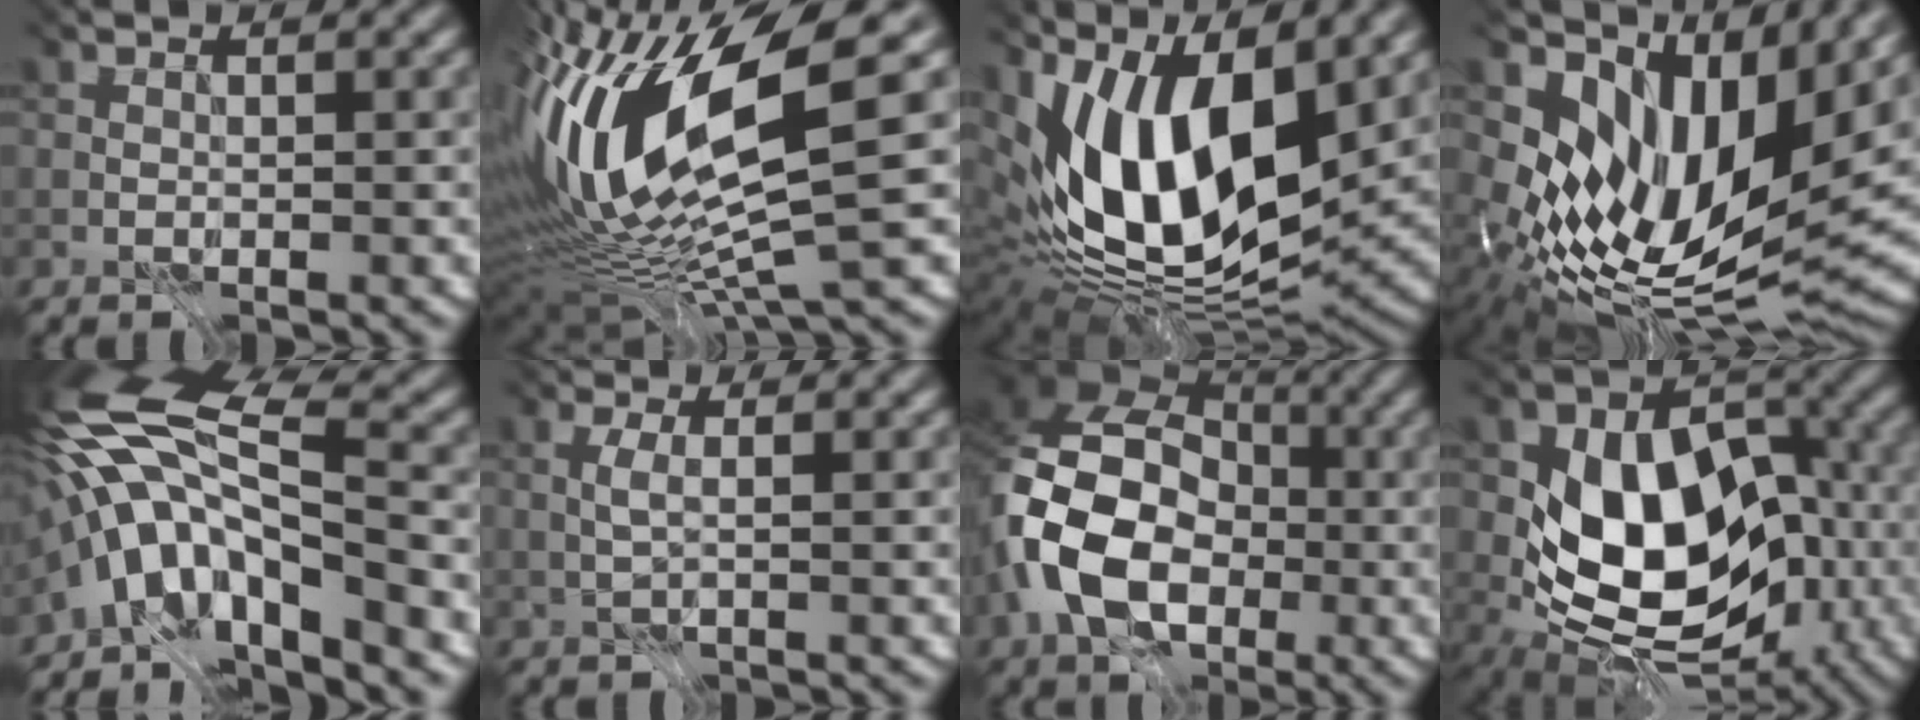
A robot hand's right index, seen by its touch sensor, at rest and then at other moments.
{"total": 13.7, "force": [-0.8, 3.2, 13.3], "torque": [-0.277, -0.007, 0.018]}
{"total": 13.0, "force": [0.4, 6.6, 11.3], "torque": [-0.208, -0.012, 0.016]}
{"total": 13.4, "force": [2.0, 7.0, 11.2], "torque": [-0.200, -0.008, 0.070]}
{"total": 10.5, "force": [-6.0, 2.4, 8.3], "torque": [-0.143, 0.006, -0.093]}
{"total": 1.7, "force": [-0.6, 0.2, 1.5], "torque": [-0.036, 0.003, -0.009]}
{"total": 10.6, "force": [-4.6, 7.0, 6.5], "torque": [-0.138, -0.012, -0.076]}
{"total": 11.2, "force": [-3.9, 7.2, 7.6], "torque": [-0.131, -0.027, -0.053]}